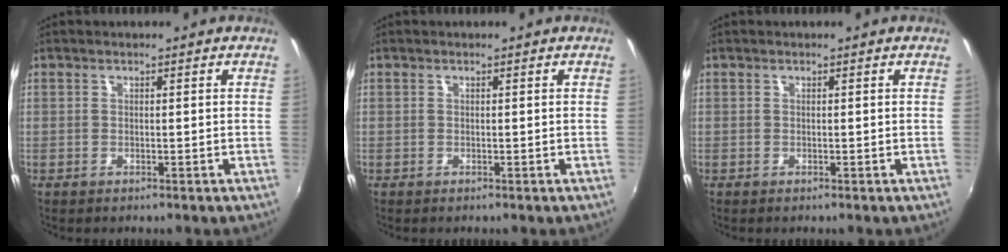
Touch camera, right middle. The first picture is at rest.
{"total": 0.0}
{"total": 0.0}